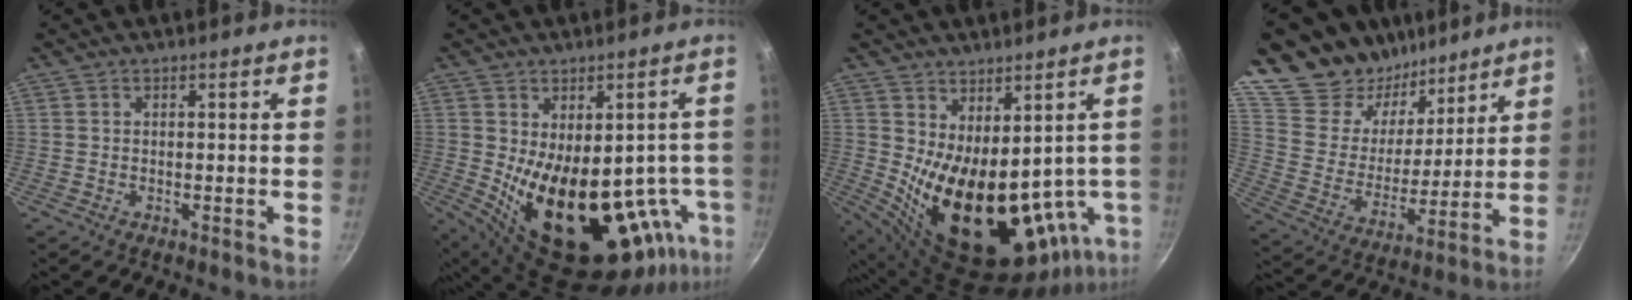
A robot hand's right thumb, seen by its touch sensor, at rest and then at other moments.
{"total": 23.2, "force": [-4.9, 13.2, 18.5], "torque": [-0.209, -0.018, -0.040]}
{"total": 21.5, "force": [-0.6, 11.5, 18.1], "torque": [-0.254, -0.043, 0.029]}
{"total": 23.0, "force": [17.3, 12.5, 8.4], "torque": [-0.124, -0.096, 0.313]}